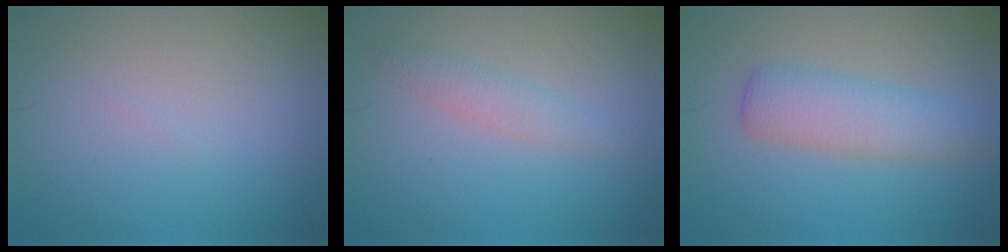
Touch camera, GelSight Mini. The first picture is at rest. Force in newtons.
{"total": 1.8, "press": 1.8, "slide": 0.0}
{"total": 4.2, "press": 4.2, "slide": 0.1}